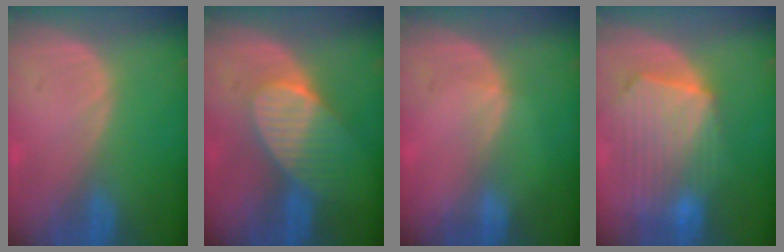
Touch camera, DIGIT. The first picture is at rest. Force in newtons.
{"total": 7.3, "press": 6.8, "slide": 2.7}
{"total": 1.3, "press": 0.9, "slide": 0.9}
{"total": 10.8, "press": 9.5, "slide": 5.2}